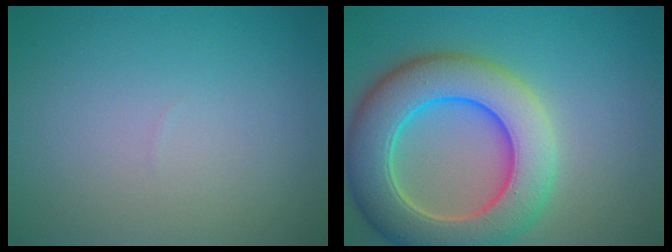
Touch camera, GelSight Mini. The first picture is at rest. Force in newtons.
{"total": 10.3, "press": 10.3, "slide": 0.4}